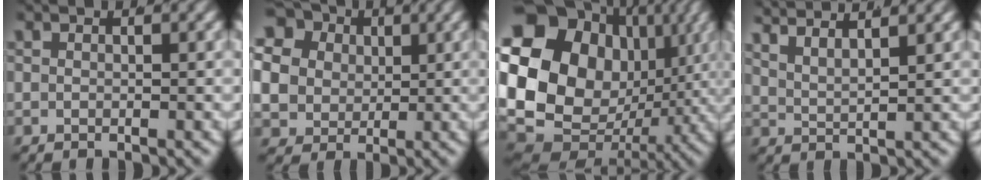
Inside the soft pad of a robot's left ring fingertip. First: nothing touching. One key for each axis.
{"total": 14.0, "fx": 2.4, "fy": 12.4, "fz": 6.1, "tx": -0.162, "ty": -0.029, "tz": 0.035}
{"total": 22.3, "fx": 0.7, "fy": 18.0, "fz": 13.2, "tx": -0.267, "ty": -0.037, "tz": 0.010}
{"total": 5.0, "fx": 3.4, "fy": 2.4, "fz": 2.8, "tx": -0.060, "ty": 0.007, "tz": 0.054}